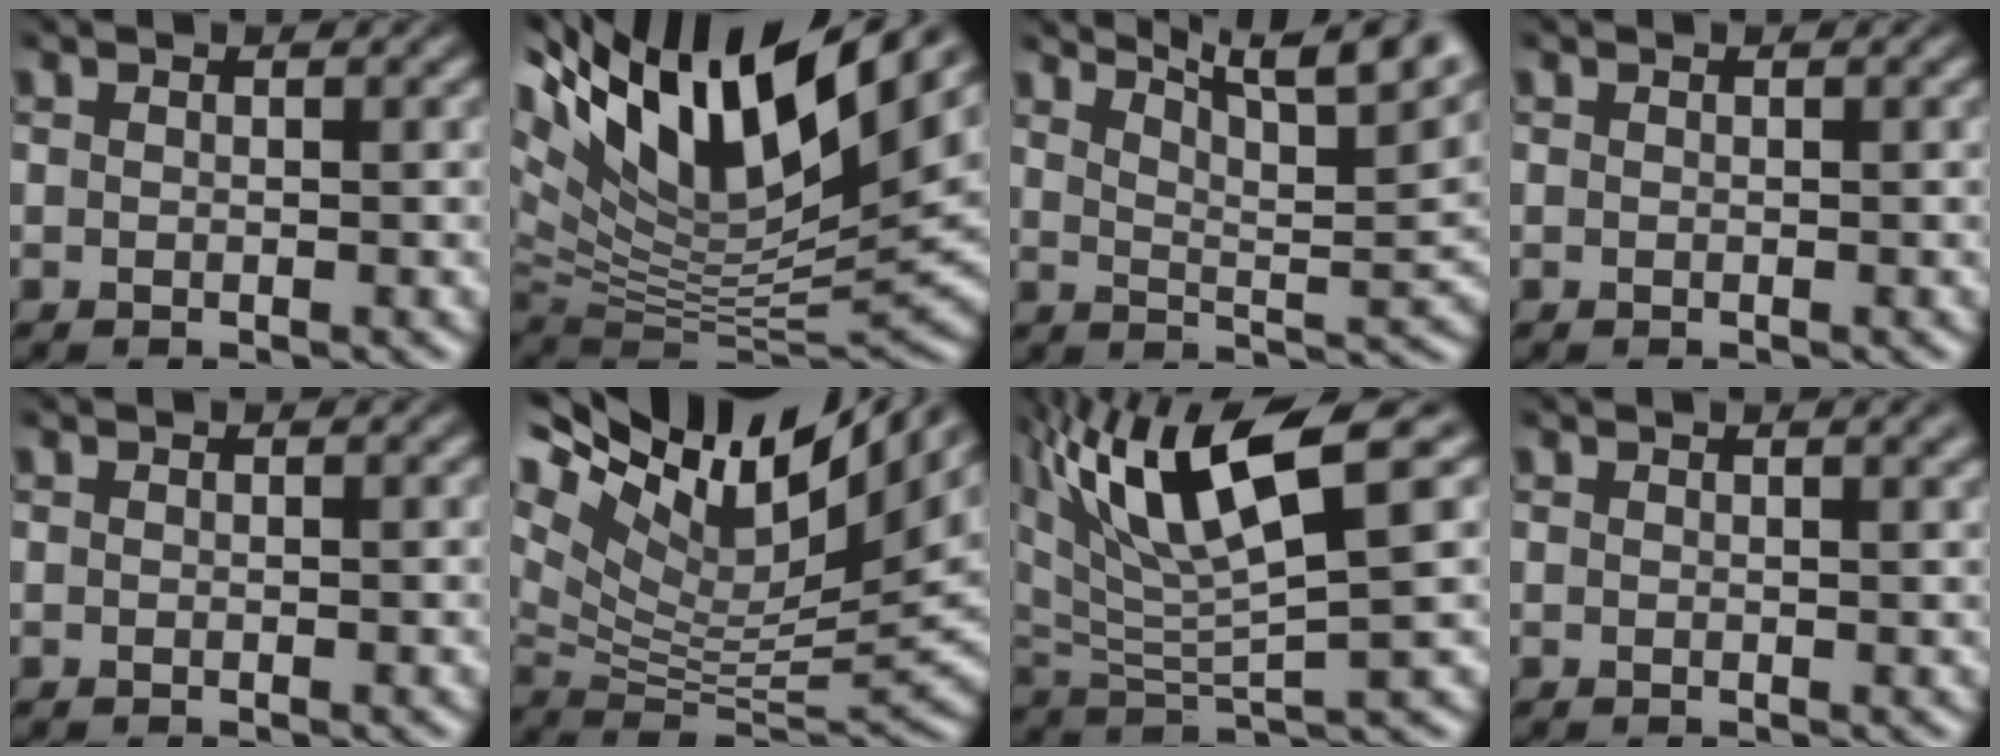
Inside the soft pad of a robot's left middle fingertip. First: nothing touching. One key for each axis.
{"total": 16.6, "fx": 8.7, "fy": 5.3, "fz": 13.1, "tx": -0.260, "ty": 0.027, "tz": 0.162}
{"total": 10.9, "fx": 8.4, "fy": 2.4, "fz": 6.5, "tx": -0.088, "ty": 0.015, "tz": 0.096}
{"total": 0.0}
{"total": 0.0}
{"total": 15.8, "fx": 10.0, "fy": 5.1, "fz": 11.1, "tx": -0.229, "ty": 0.040, "tz": 0.173}
{"total": 11.2, "fx": 6.1, "fy": 2.7, "fz": 9.0, "tx": -0.178, "ty": 0.013, "tz": 0.117}
{"total": 2.0, "fx": 1.2, "fy": 0.7, "fz": 1.4, "tx": -0.010, "ty": 0.002, "tz": 0.009}